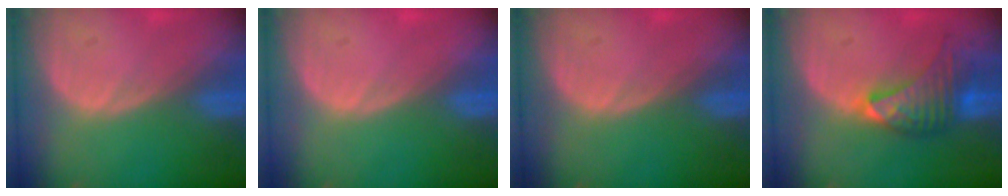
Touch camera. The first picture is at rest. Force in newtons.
{"total": 0.0}
{"total": 0.0}
{"total": 7.0, "press": 7.0, "slide": 0.6}